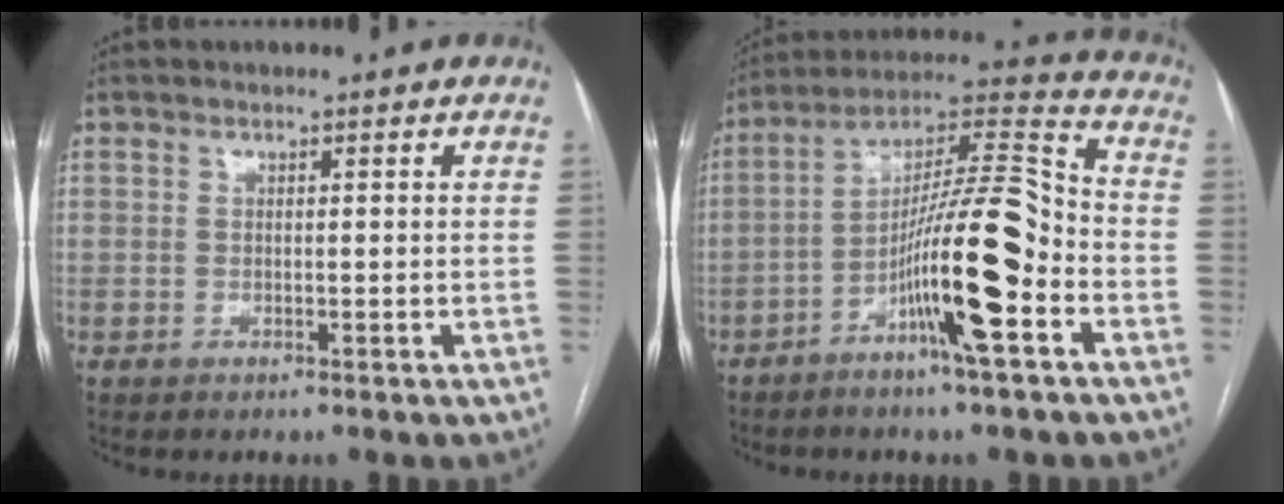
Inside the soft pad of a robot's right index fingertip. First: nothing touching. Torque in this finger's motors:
{"motor_torque": [2.00, 0.14, 1.05, 0.14]}